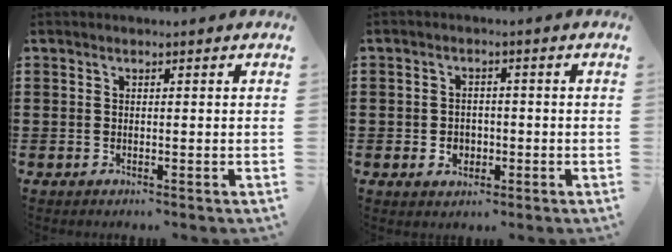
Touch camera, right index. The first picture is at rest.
{"total": 2.6, "force": [-0.7, 2.3, 1.1], "torque": [-0.028, 0.004, -0.017]}